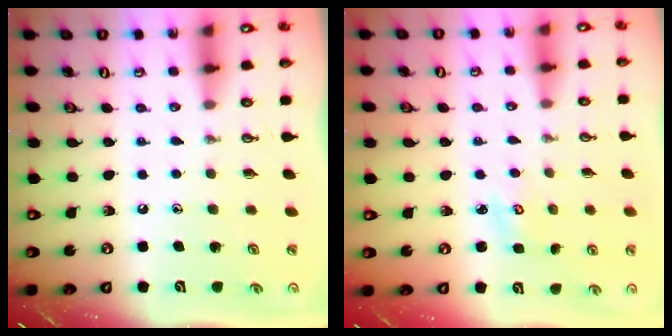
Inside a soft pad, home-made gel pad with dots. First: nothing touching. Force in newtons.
{"total": 2.1, "press": 2.1, "slide": 0.2}